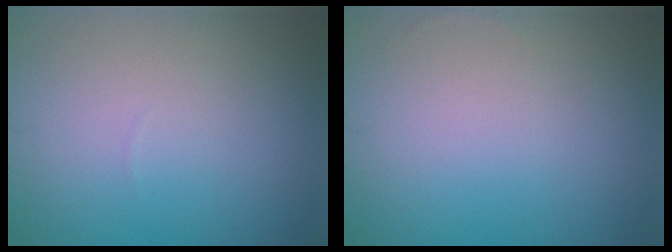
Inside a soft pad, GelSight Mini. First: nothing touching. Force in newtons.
{"total": 0.0}